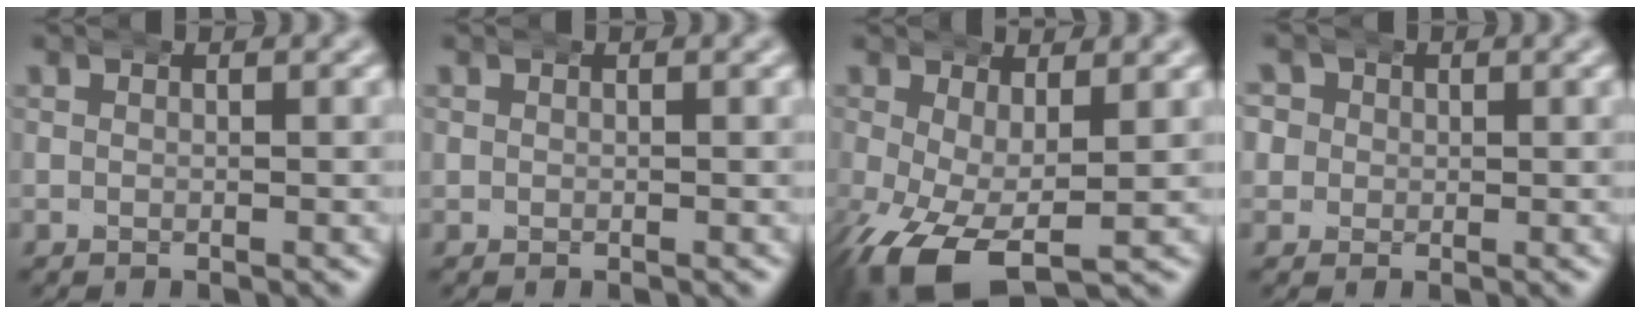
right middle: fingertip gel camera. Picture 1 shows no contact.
{"total": 0.0}
{"total": 7.5, "force": [-4.0, 3.9, 5.0], "torque": [-0.132, -0.051, -0.040]}
{"total": 3.4, "force": [0.4, 3.2, 1.1], "torque": [-0.040, -0.006, 0.005]}